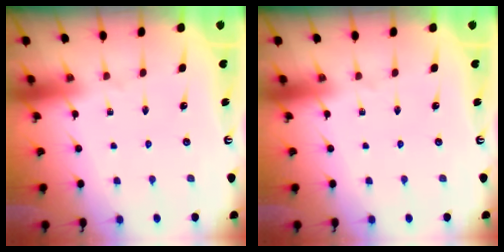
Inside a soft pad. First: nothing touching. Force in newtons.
{"total": 0.0}